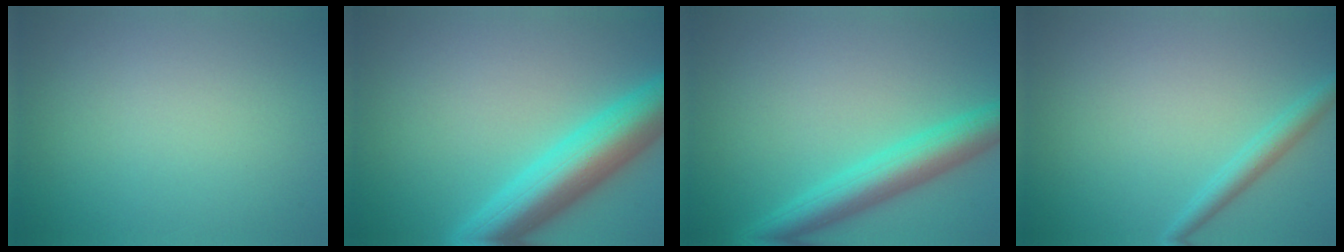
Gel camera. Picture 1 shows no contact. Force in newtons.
{"total": 8.2, "press": 8.2, "slide": 0.3}
{"total": 5.4, "press": 5.4, "slide": 0.3}
{"total": 2.1, "press": 2.1, "slide": 0.1}